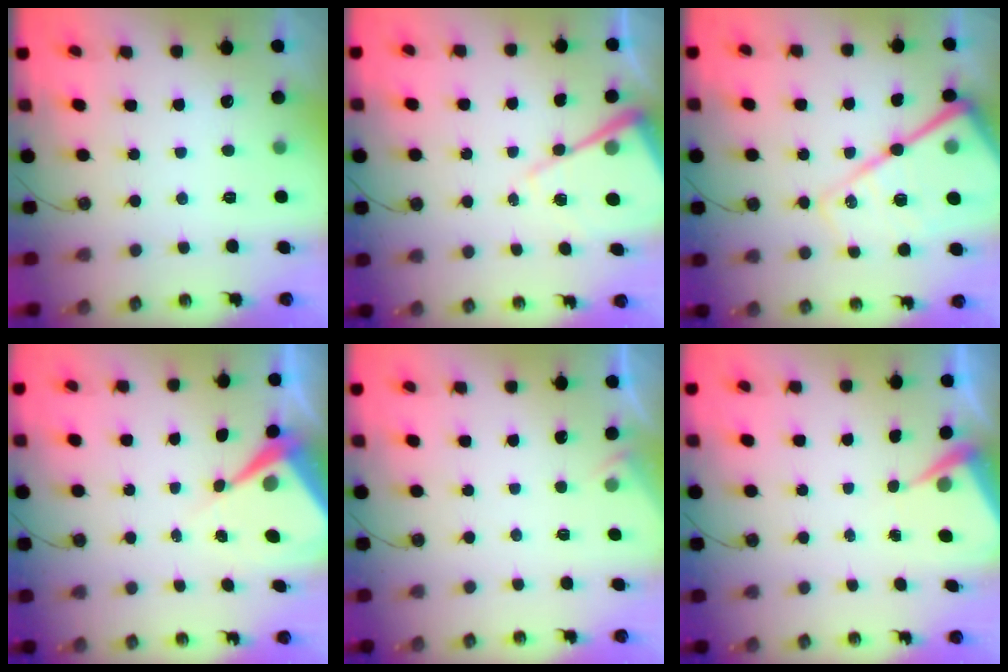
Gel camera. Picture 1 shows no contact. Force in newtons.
{"total": 10.8, "press": 10.8, "slide": 0.9}
{"total": 24.6, "press": 24.4, "slide": 3.0}
{"total": 7.8, "press": 7.7, "slide": 0.9}
{"total": 2.2, "press": 2.1, "slide": 0.4}
{"total": 5.7, "press": 5.7, "slide": 0.7}